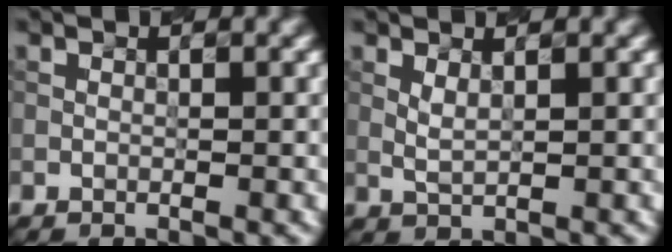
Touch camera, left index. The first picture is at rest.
{"total": 0.7, "force": [0.6, 0.1, 0.4], "torque": [-0.017, 0.001, 0.019]}